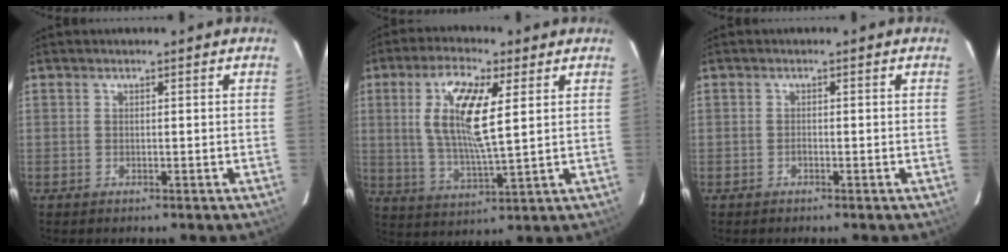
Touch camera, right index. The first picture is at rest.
{"total": 12.5, "force": [3.5, 3.3, 11.5], "torque": [-0.222, 0.002, 0.068]}
{"total": 0.7, "force": [-0.4, 0.4, 0.3], "torque": [-0.005, 0.002, -0.009]}